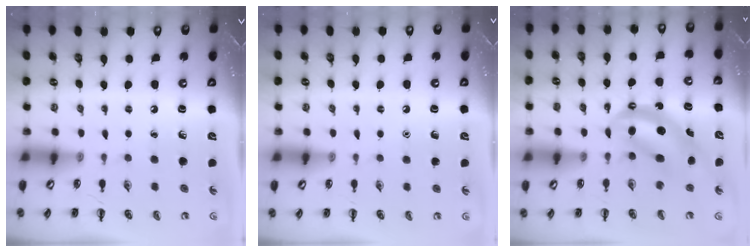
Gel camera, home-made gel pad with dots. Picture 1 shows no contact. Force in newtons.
{"total": 1.6, "press": 1.6, "slide": 0.1}
{"total": 6.1, "press": 6.0, "slide": 1.3}